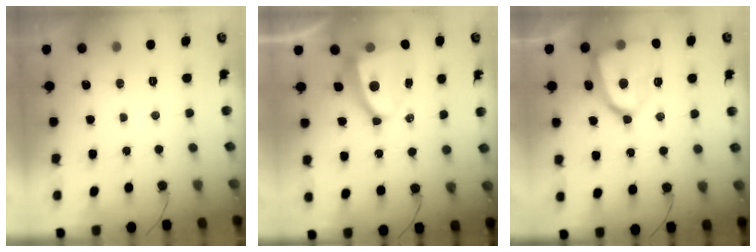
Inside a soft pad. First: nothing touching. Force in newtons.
{"total": 10.0, "press": 9.9, "slide": 1.5}
{"total": 17.4, "press": 17.3, "slide": 1.7}